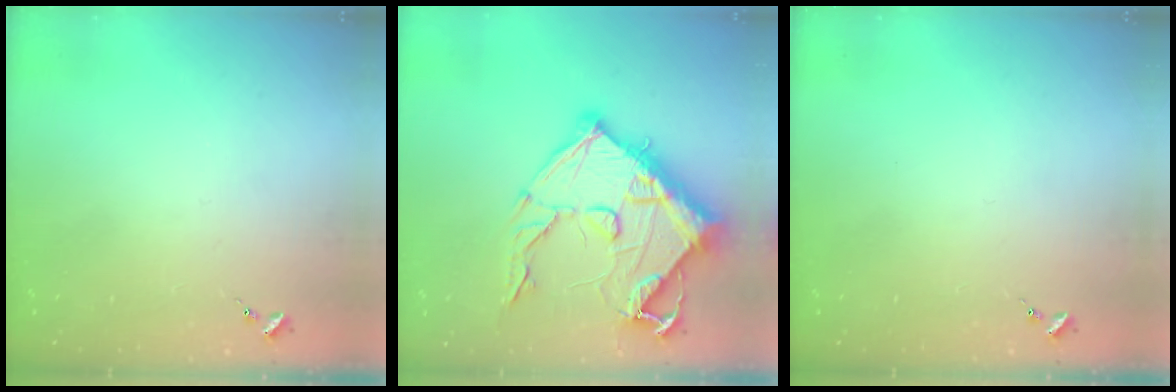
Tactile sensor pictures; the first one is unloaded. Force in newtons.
{"total": 22.3, "press": 22.2, "slide": 1.4}
{"total": 0.0}